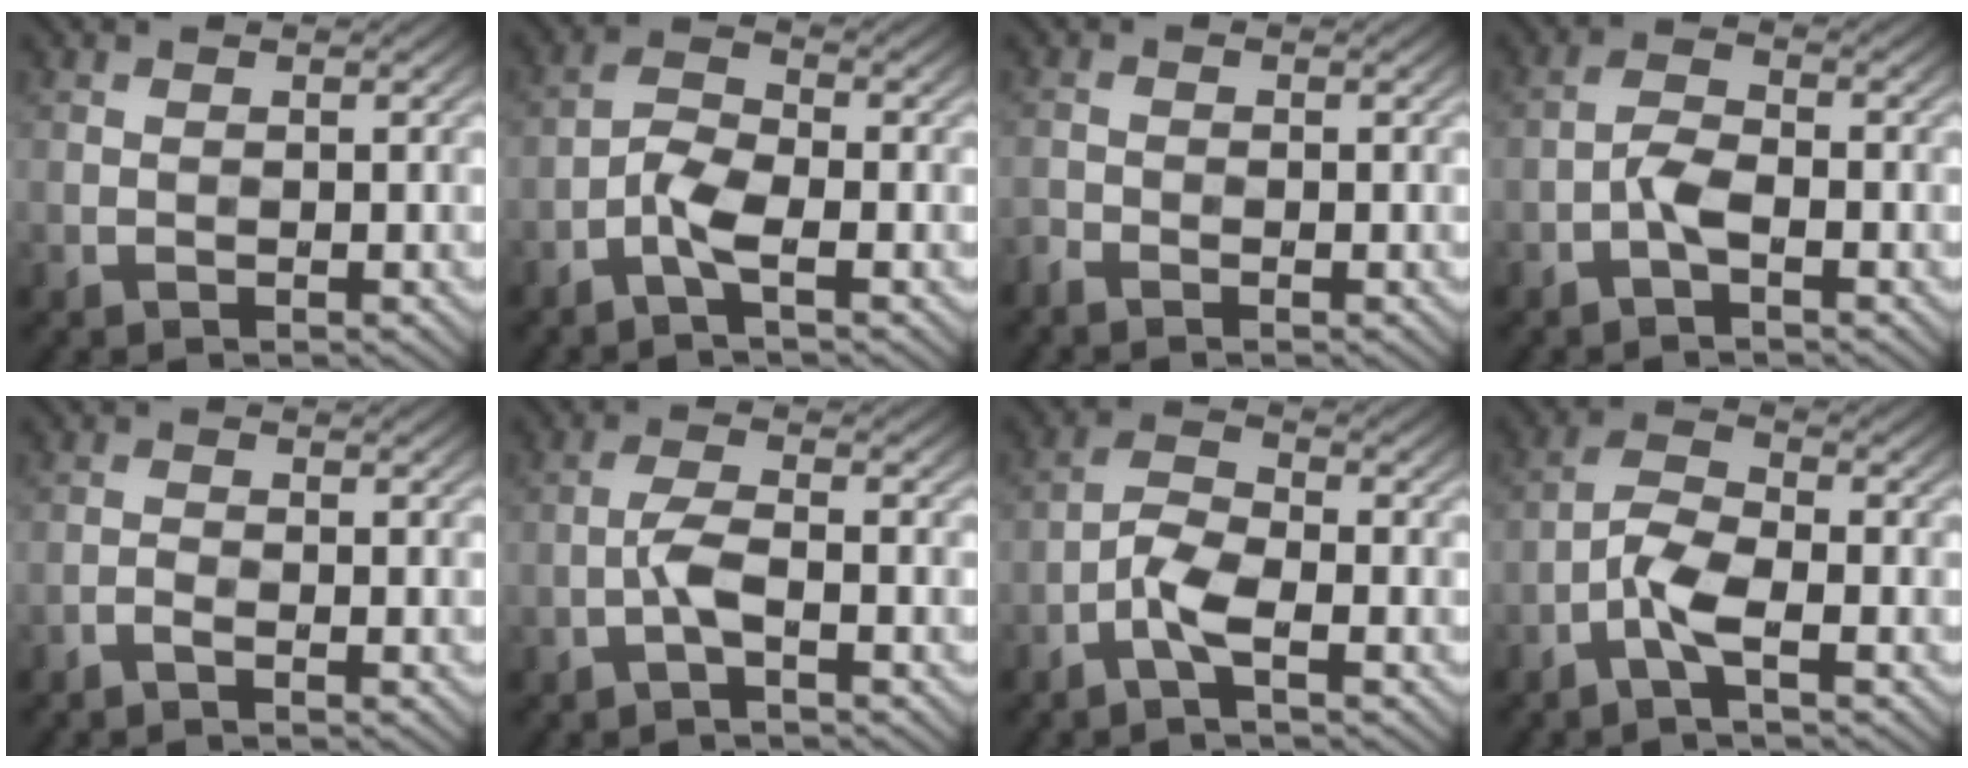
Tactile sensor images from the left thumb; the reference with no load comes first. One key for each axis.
{"total": 3.6, "fx": -2.0, "fy": 1.0, "fz": 2.8, "tx": -0.068, "ty": 0.004, "tz": -0.050}
{"total": 1.2, "fx": -1.1, "fy": 0.2, "fz": 0.2, "tx": -0.007, "ty": -0.009, "tz": -0.029}
{"total": 2.8, "fx": -1.3, "fy": 1.0, "fz": 2.2, "tx": -0.051, "ty": 0.005, "tz": -0.034}
{"total": 0.9, "fx": -0.8, "fy": 0.1, "fz": 0.5, "tx": -0.010, "ty": -0.001, "tz": -0.021}
{"total": 2.9, "fx": -1.2, "fy": 0.7, "fz": 2.6, "tx": -0.060, "ty": 0.008, "tz": -0.032}
{"total": 3.9, "fx": -2.2, "fy": 1.1, "fz": 3.1, "tx": -0.072, "ty": 0.004, "tz": -0.055}
{"total": 4.3, "fx": -2.2, "fy": 1.1, "fz": 3.4, "tx": -0.080, "ty": 0.005, "tz": -0.057}